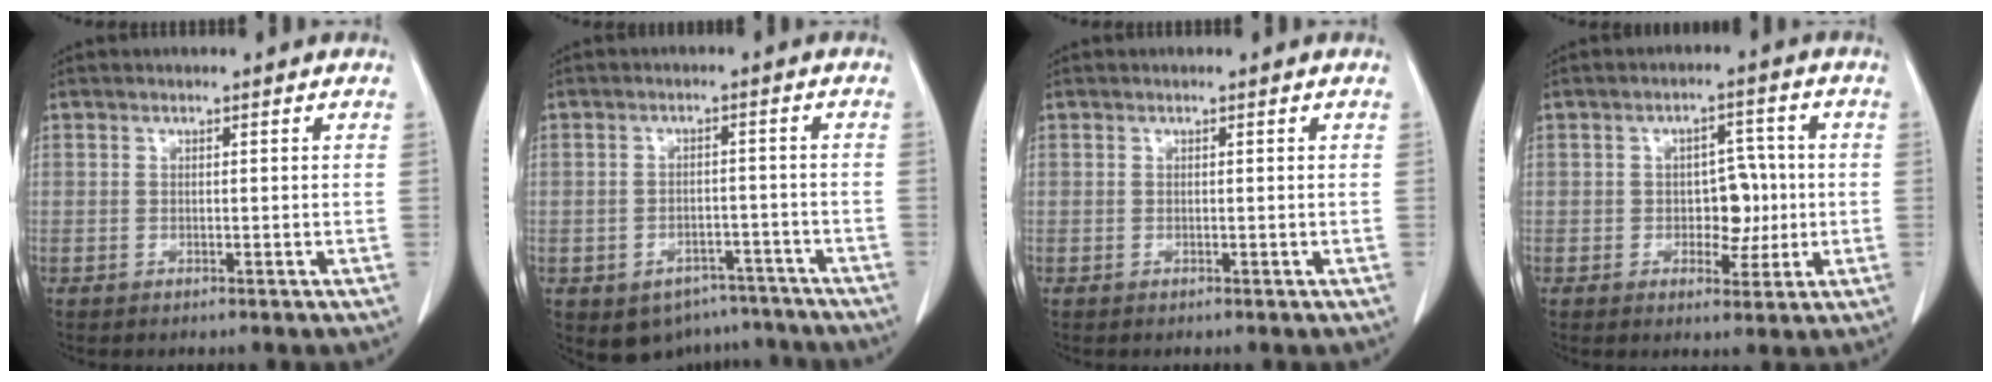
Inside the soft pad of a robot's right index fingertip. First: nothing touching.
{"total": 8.3, "force": [-6.2, 5.3, 1.8], "torque": [-0.012, 0.014, -0.080]}
{"total": 0.0}
{"total": 5.6, "force": [-0.6, 3.4, 4.3], "torque": [-0.055, 0.011, -0.003]}